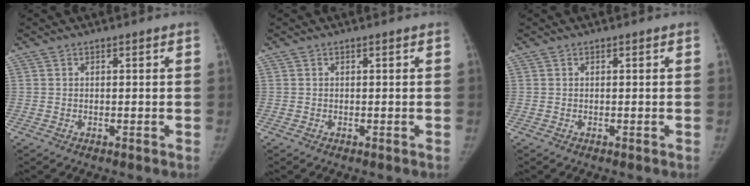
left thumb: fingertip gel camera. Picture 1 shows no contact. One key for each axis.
{"total": 0.0}
{"total": 0.0}